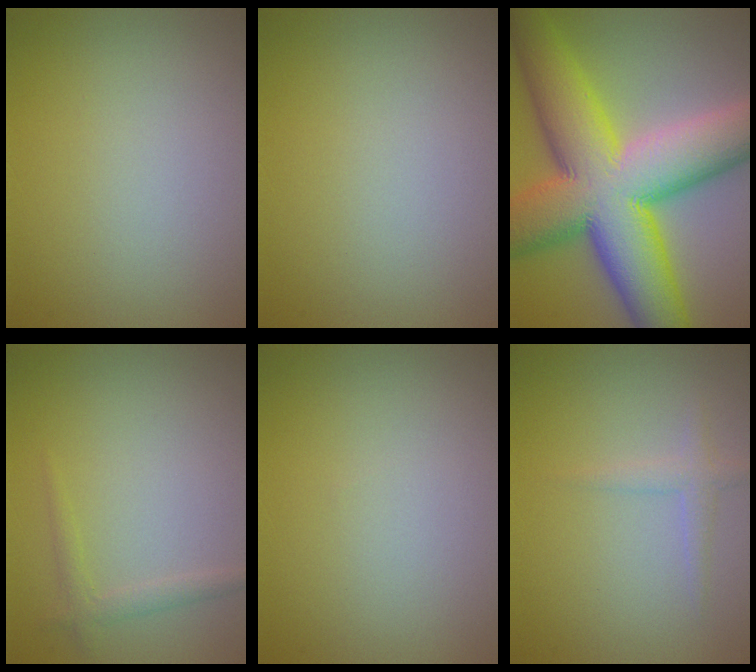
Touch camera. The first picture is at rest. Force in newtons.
{"total": 0.0}
{"total": 16.3, "press": 16.3, "slide": 0.1}
{"total": 1.2, "press": 1.2, "slide": 0.0}
{"total": 0.0}
{"total": 1.3, "press": 1.3, "slide": 0.0}